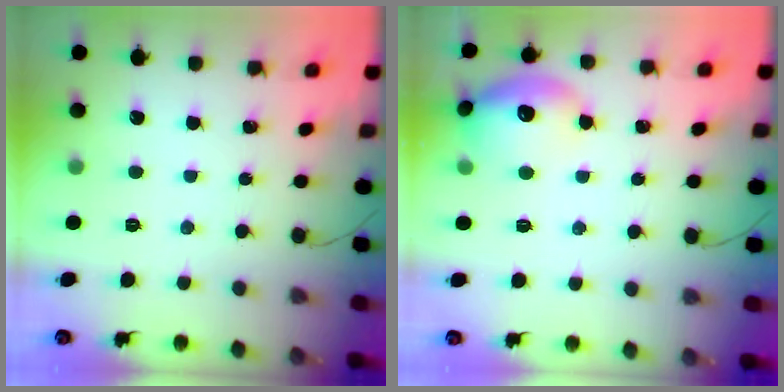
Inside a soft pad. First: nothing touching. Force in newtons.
{"total": 15.3, "press": 15.3, "slide": 1.4}